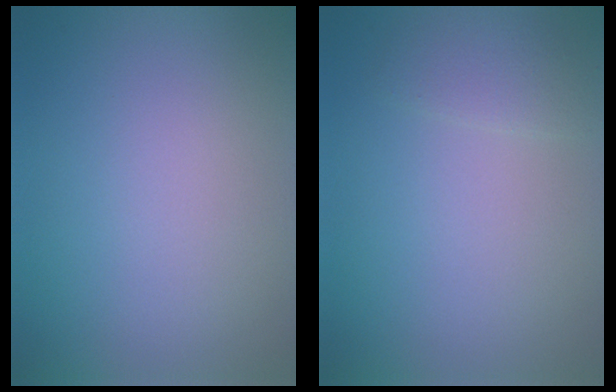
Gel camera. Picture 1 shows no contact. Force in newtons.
{"total": 1.5, "press": 1.5, "slide": 0.1}